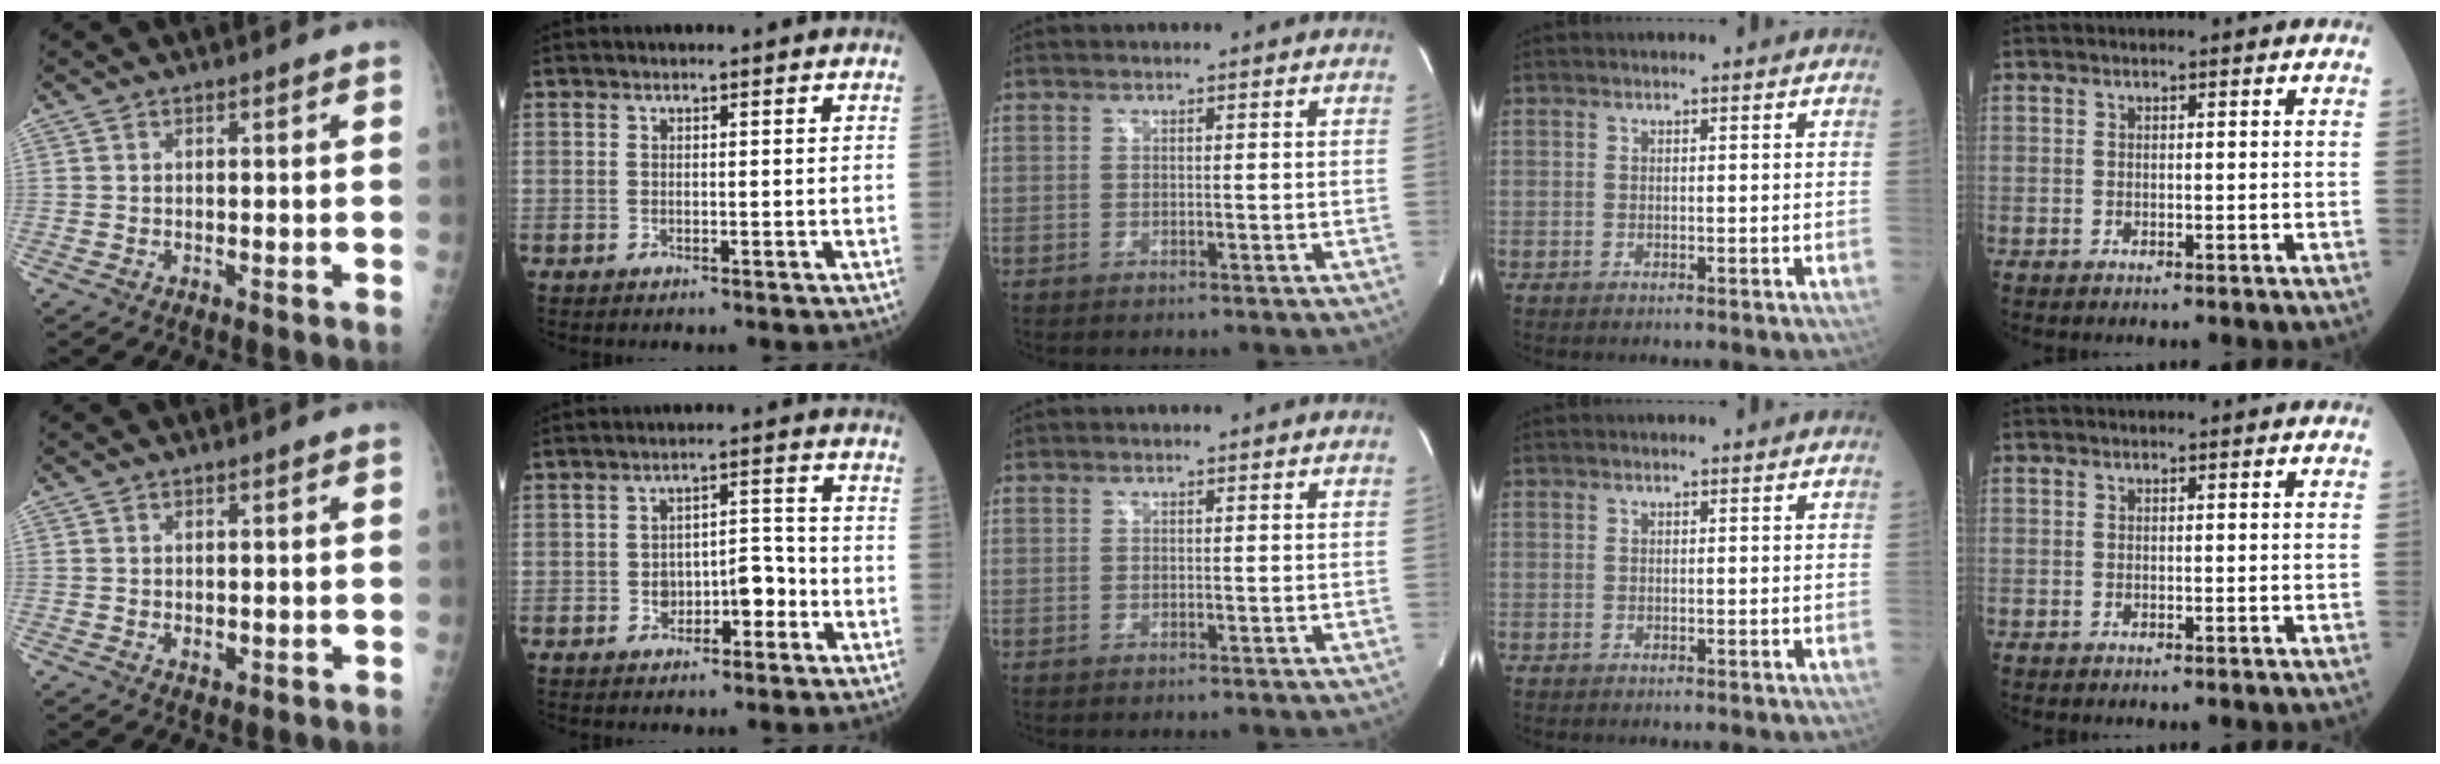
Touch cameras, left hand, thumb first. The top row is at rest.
{"thumb": {"total": 1.8, "force": [0.1, 1.1, 1.4], "torque": [-0.012, -0.008, 0.005]}, "index": {"total": 4.8, "force": [-2.0, 2.5, 3.6], "torque": [-0.053, 0.019, -0.030]}}